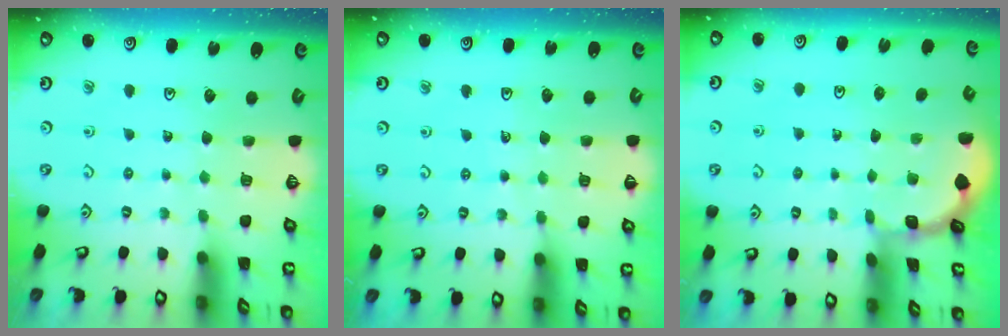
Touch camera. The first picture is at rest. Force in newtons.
{"total": 3.8, "press": 3.3, "slide": 1.9}
{"total": 1.1, "press": 1.1, "slide": 0.1}